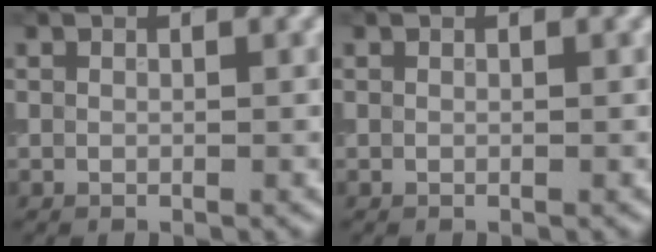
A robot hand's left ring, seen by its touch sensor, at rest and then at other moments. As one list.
[{"total": 0.0}]